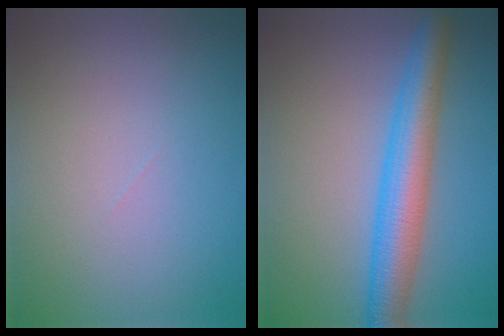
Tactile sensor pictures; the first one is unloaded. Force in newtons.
{"total": 5.7, "press": 5.7, "slide": 0.2}